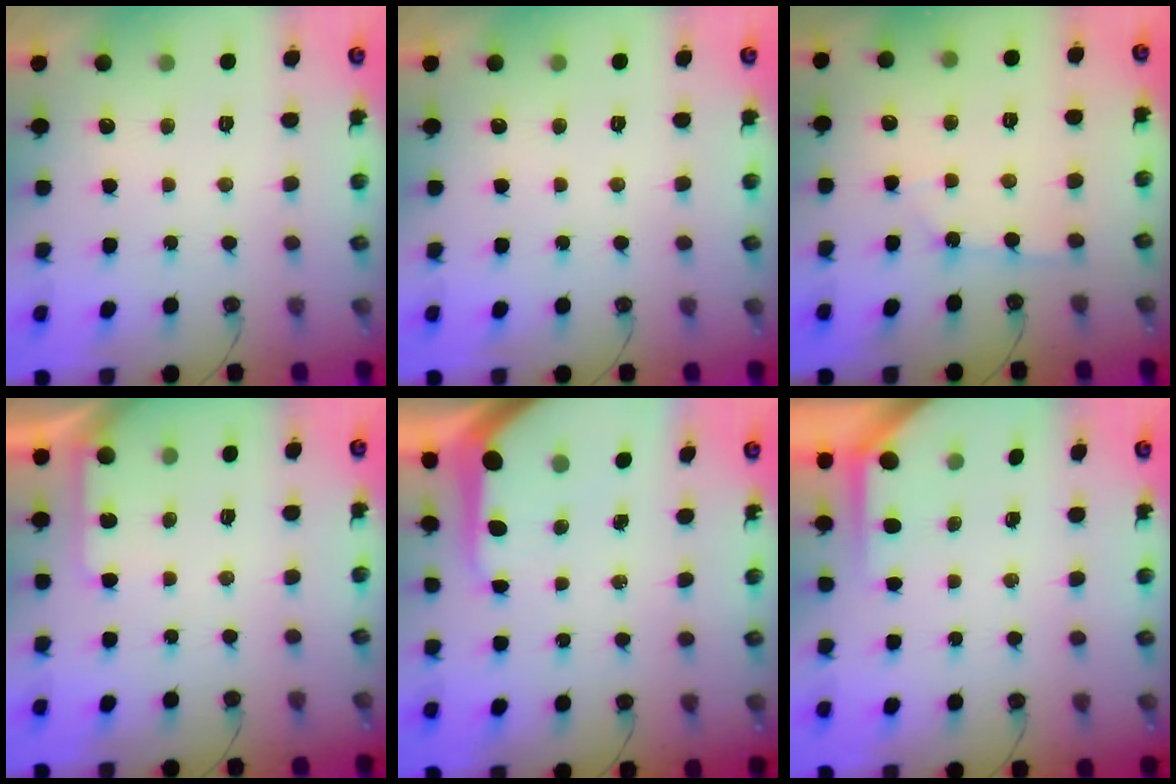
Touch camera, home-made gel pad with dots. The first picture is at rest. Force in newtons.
{"total": 0.0}
{"total": 1.8, "press": 1.8, "slide": 0.3}
{"total": 4.9, "press": 4.9, "slide": 0.4}
{"total": 11.7, "press": 11.6, "slide": 0.9}
{"total": 3.8, "press": 3.8, "slide": 0.2}